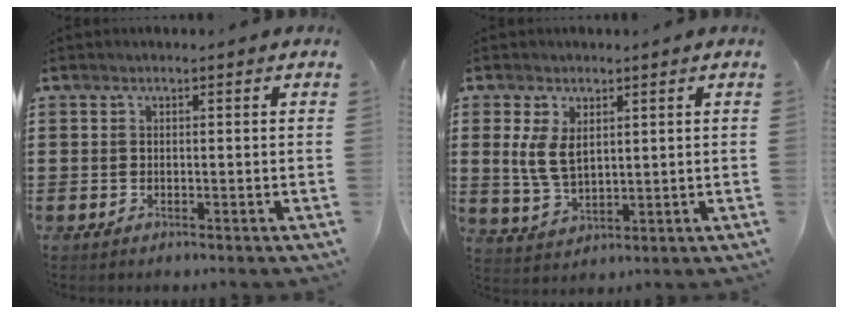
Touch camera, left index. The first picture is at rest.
{"total": 5.3, "force": [1.5, 2.9, 4.2], "torque": [-0.095, 0.004, 0.027]}